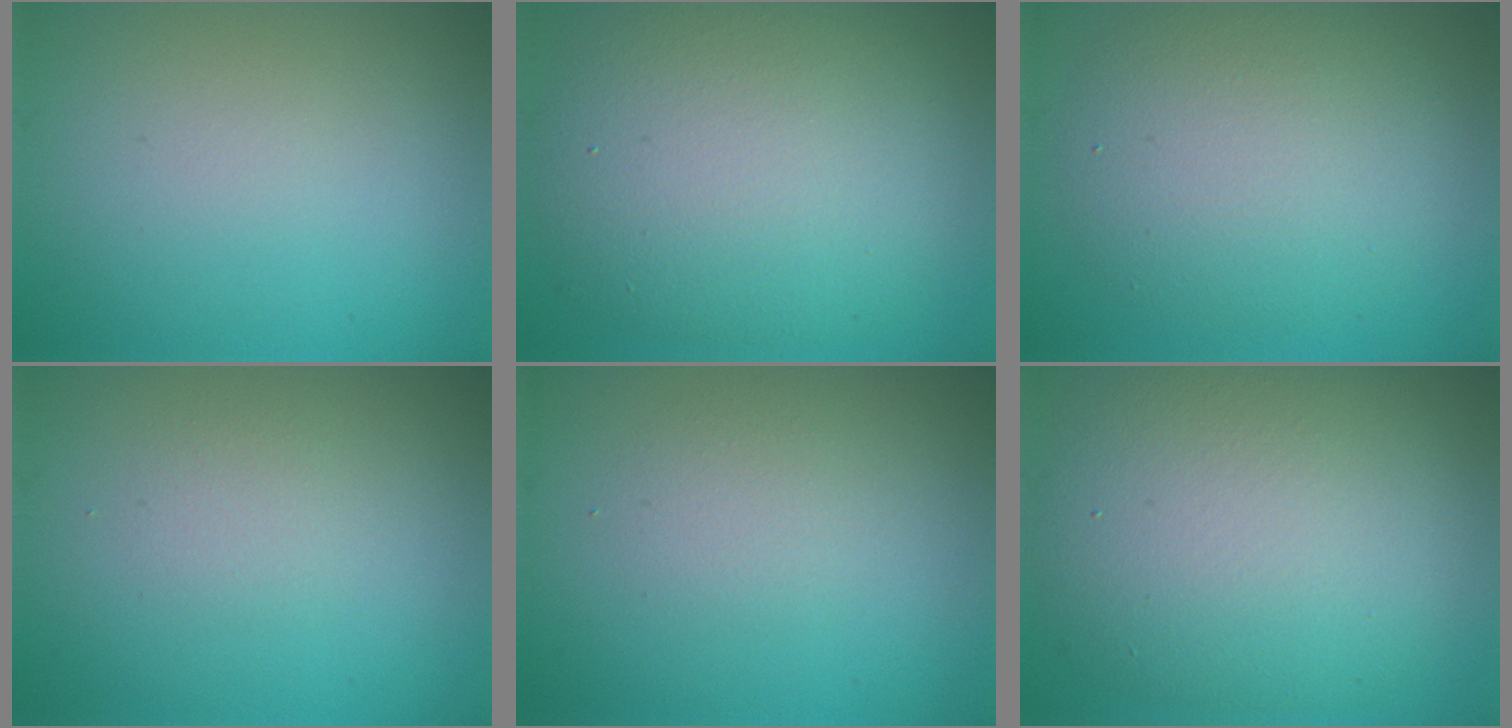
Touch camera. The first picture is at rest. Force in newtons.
{"total": 10.4, "press": 10.3, "slide": 0.9}
{"total": 6.1, "press": 6.1, "slide": 0.2}
{"total": 1.3, "press": 1.3, "slide": 0.1}
{"total": 1.6, "press": 1.6, "slide": 0.0}
{"total": 11.0, "press": 11.0, "slide": 0.8}